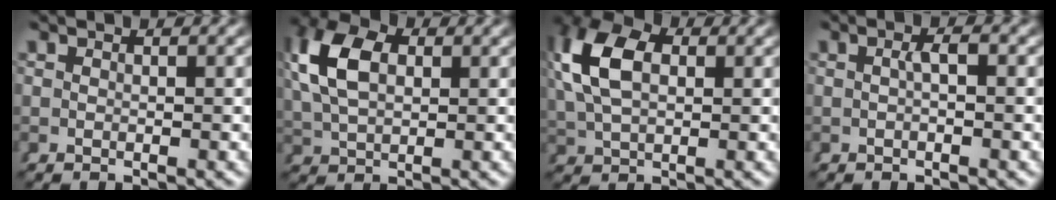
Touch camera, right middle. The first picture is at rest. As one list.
[{"total": 5.5, "force": [1.7, 3.4, 4.0], "torque": [-0.095, -0.004, 0.041]}, {"total": 6.3, "force": [1.8, 3.8, 4.6], "torque": [-0.113, -0.003, 0.043]}, {"total": 1.1, "force": [-0.3, -0.1, 1.1], "torque": [-0.016, 0.003, -0.003]}]